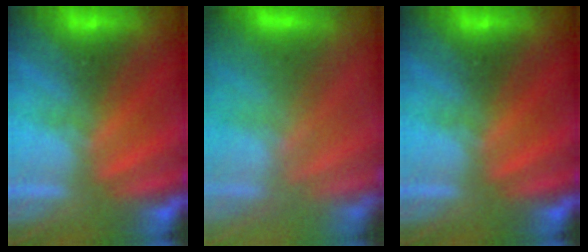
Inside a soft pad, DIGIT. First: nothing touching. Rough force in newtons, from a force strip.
{"total": 3.5}
{"total": 0.0}